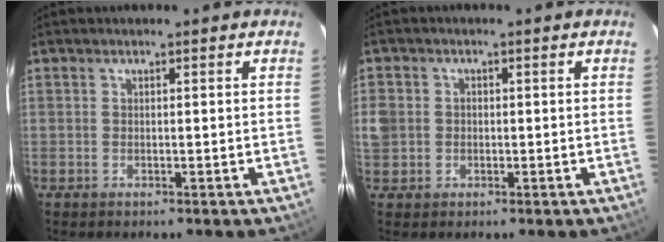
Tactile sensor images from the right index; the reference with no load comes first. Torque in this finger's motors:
{"motor_torque": [-0.03, -0.01, 0.19, 0.04]}